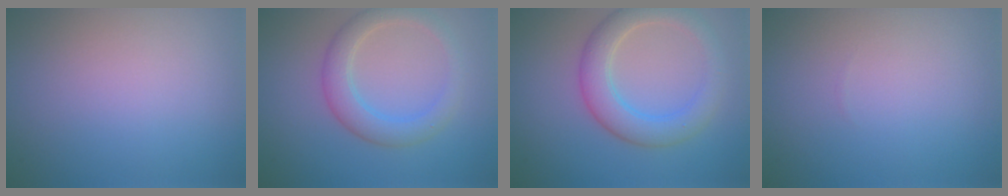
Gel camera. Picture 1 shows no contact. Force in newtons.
{"total": 3.5, "press": 3.5, "slide": 0.3}
{"total": 4.6, "press": 4.6, "slide": 0.1}
{"total": 0.0}